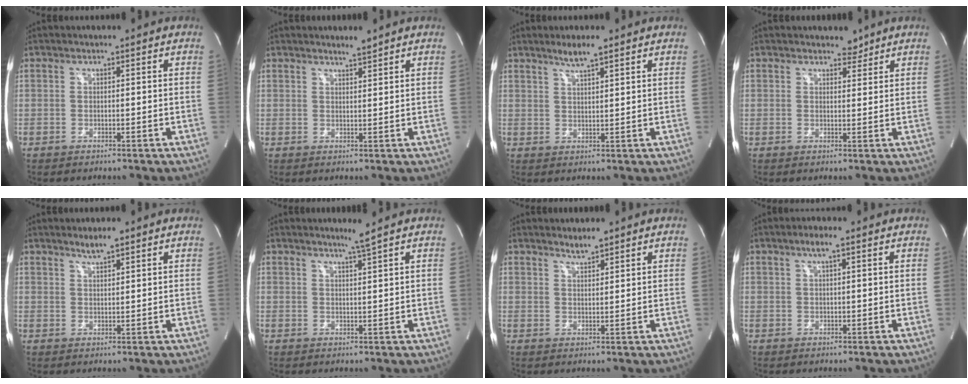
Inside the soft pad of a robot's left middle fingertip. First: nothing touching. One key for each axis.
{"total": 1.7, "fx": 1.6, "fy": -0.2, "fz": 0.6, "tx": -0.015, "ty": -0.002, "tz": 0.030}
{"total": 3.7, "fx": 2.8, "fy": 0.1, "fz": 2.4, "tx": -0.051, "ty": 0.000, "tz": 0.052}
{"total": 1.9, "fx": 1.6, "fy": 0.9, "fz": 0.3, "tx": -0.003, "ty": -0.001, "tz": 0.021}
{"total": 2.6, "fx": 2.2, "fy": 0.2, "fz": 1.5, "tx": -0.032, "ty": 0.000, "tz": 0.040}
{"total": 2.2, "fx": 1.7, "fy": -1.0, "fz": 1.0, "tx": -0.026, "ty": -0.011, "tz": 0.034}
{"total": 2.4, "fx": 2.1, "fy": 0.3, "fz": 1.0, "tx": -0.023, "ty": -0.001, "tz": 0.039}
{"total": 2.3, "fx": 1.3, "fy": 0.1, "fz": 1.9, "tx": -0.042, "ty": 0.005, "tz": 0.022}